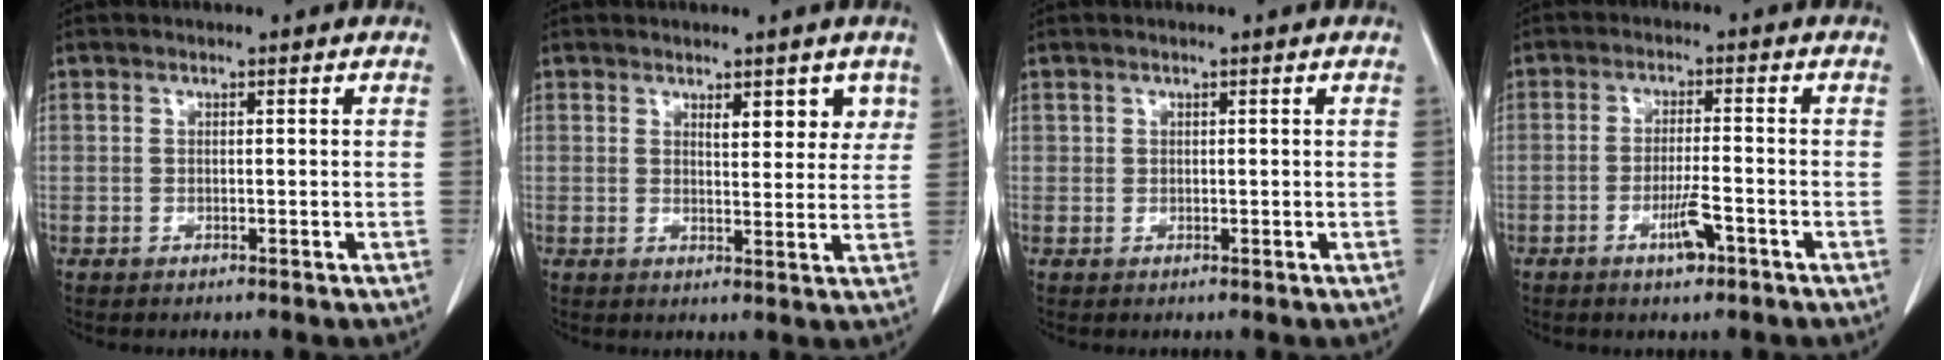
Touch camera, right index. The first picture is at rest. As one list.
[{"total": 4.5, "force": [2.5, 1.8, 3.2], "torque": [-0.035, -0.001, 0.035]}, {"total": 0.6, "force": [0.4, 0.5, 0.0], "torque": [0.008, 0.000, 0.003]}, {"total": 4.4, "force": [-2.3, 0.7, 3.7], "torque": [-0.068, -0.002, -0.039]}]